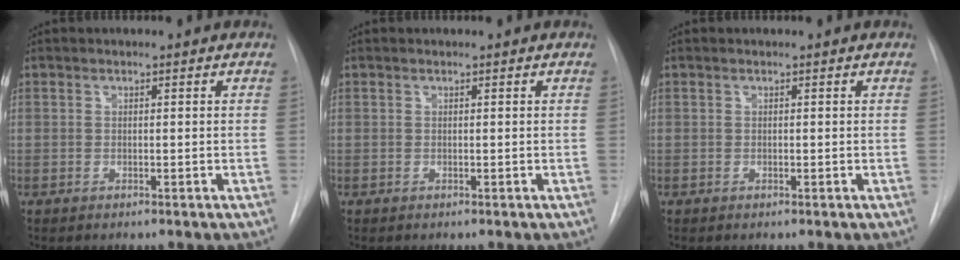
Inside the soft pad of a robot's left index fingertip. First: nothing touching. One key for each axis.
{"total": 0.0}
{"total": 0.0}